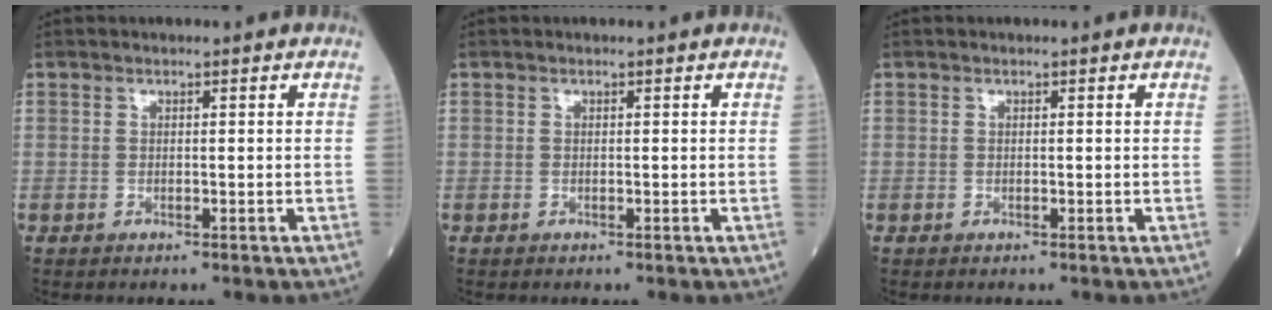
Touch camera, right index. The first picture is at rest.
{"total": 0.0}
{"total": 0.0}